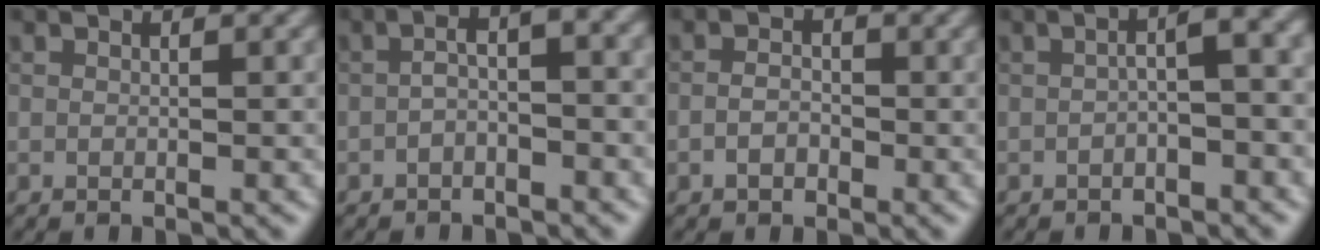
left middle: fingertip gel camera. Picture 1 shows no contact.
{"total": 2.7, "force": [-1.2, 0.9, 2.3], "torque": [-0.043, 0.010, -0.027]}
{"total": 1.5, "force": [-0.7, 1.2, 0.7], "torque": [-0.013, 0.005, -0.016]}
{"total": 3.3, "force": [-0.7, 0.8, 3.1], "torque": [-0.050, 0.013, -0.018]}